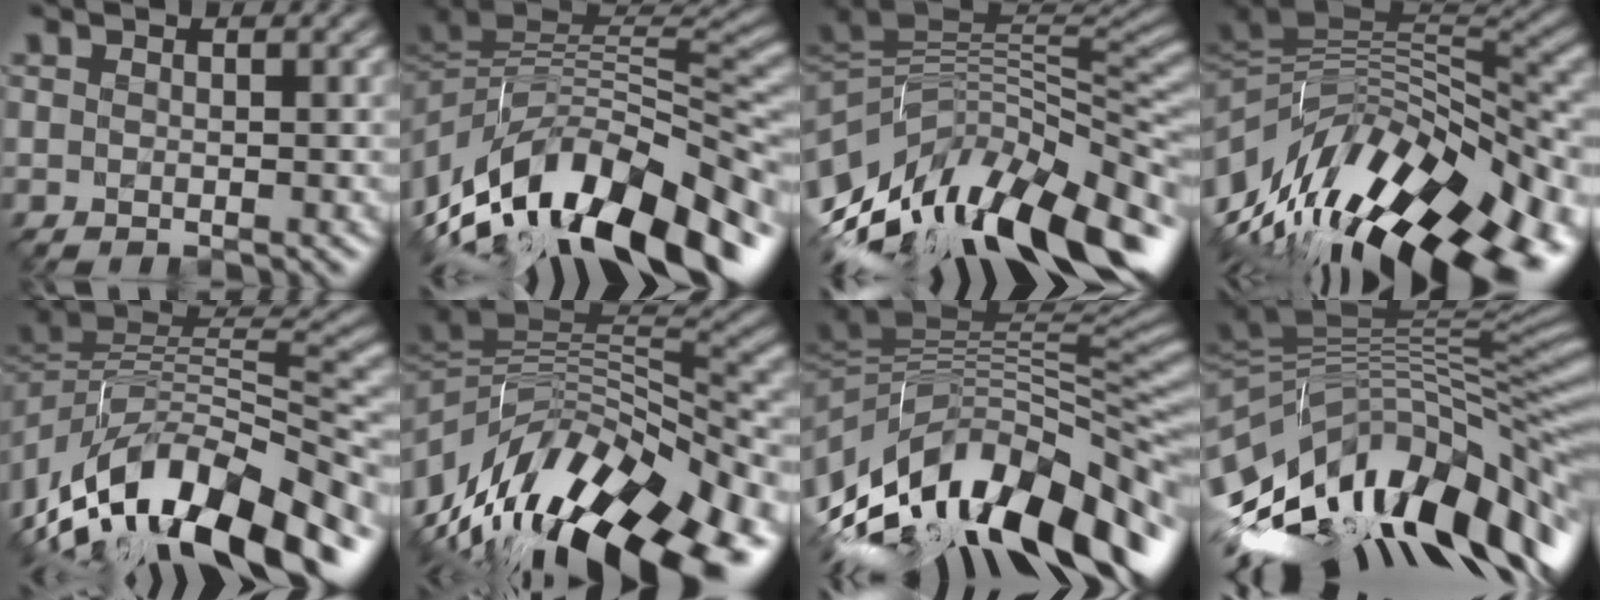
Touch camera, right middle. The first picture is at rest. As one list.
[{"total": 13.7, "force": [-5.2, 6.4, 11.0], "torque": [-0.191, 0.012, -0.086]}, {"total": 14.4, "force": [-5.1, 6.1, 12.0], "torque": [-0.215, 0.008, -0.088]}, {"total": 16.4, "force": [-5.6, 7.6, 13.4], "torque": [-0.220, -0.009, -0.073]}, {"total": 13.8, "force": [-7.3, 6.2, 9.8], "torque": [-0.188, 0.017, -0.129]}, {"total": 15.0, "force": [-6.3, 7.0, 11.7], "torque": [-0.217, -0.007, -0.095]}, {"total": 15.2, "force": [-3.9, 7.1, 12.8], "torque": [-0.227, 0.009, -0.062]}, {"total": 15.5, "force": [-5.5, 5.9, 13.2], "torque": [-0.223, 0.011, -0.088]}]